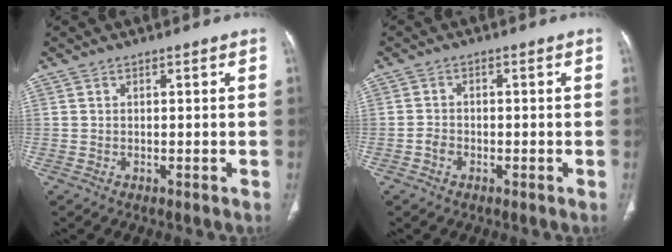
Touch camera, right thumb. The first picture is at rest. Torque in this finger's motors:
{"motor_torque": [0.41, 1.32, -0.04, -0.07, 0.00]}